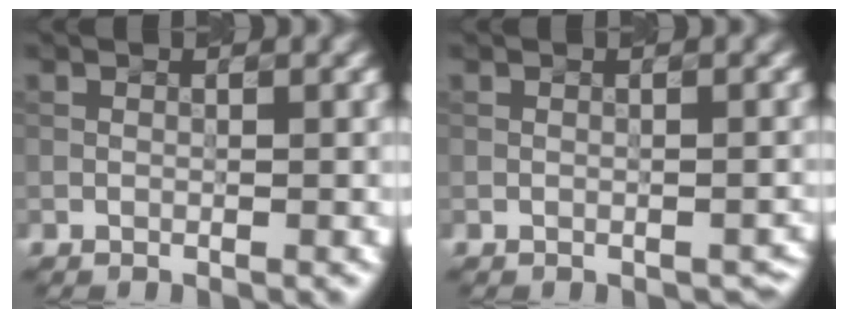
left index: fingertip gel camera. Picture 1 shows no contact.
{"total": 0.8, "force": [-0.6, 0.3, 0.4], "torque": [0.001, 0.003, -0.003]}